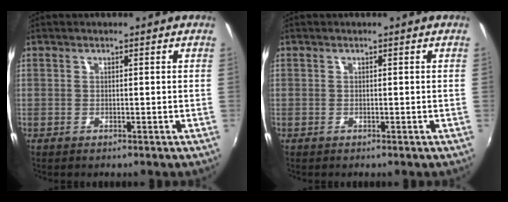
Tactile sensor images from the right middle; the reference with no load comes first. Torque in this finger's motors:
{"motor_torque": [0.66, -0.63, -0.11, -0.21]}